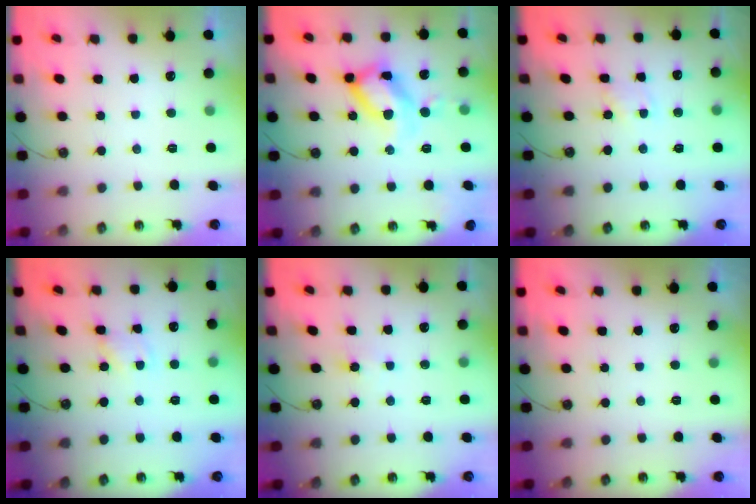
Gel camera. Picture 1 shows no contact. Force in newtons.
{"total": 18.5, "press": 18.5, "slide": 1.3}
{"total": 2.7, "press": 2.7, "slide": 0.2}
{"total": 1.8, "press": 1.8, "slide": 0.2}
{"total": 4.2, "press": 4.2, "slide": 0.4}
{"total": 0.0}